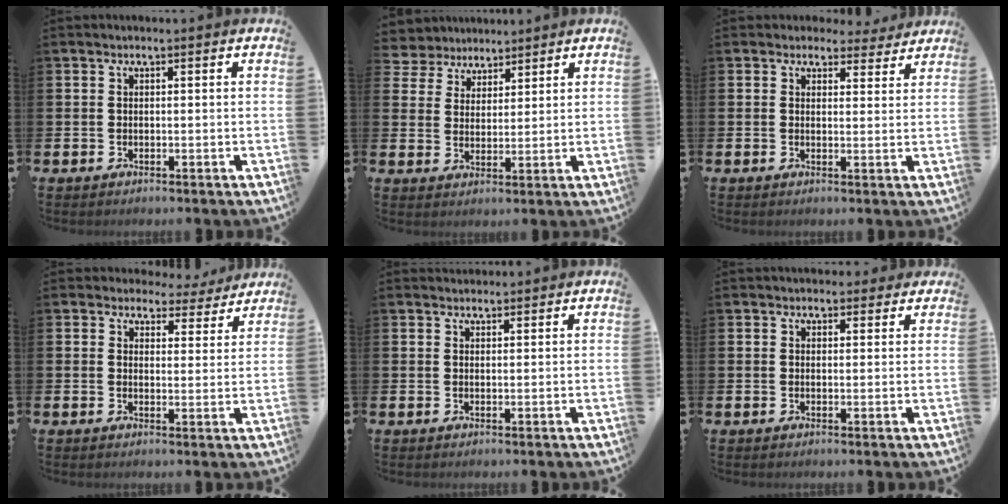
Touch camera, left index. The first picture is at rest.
{"total": 4.4, "force": [3.8, 1.9, -1.0], "torque": [-0.009, -0.015, 0.070]}
{"total": 3.3, "force": [3.0, 1.3, 0.3], "torque": [0.000, -0.019, 0.051]}
{"total": 3.6, "force": [3.2, 1.6, 0.5], "torque": [-0.007, -0.024, 0.051]}
{"total": 1.4, "force": [1.4, 0.5, 0.0], "torque": [0.007, -0.002, 0.024]}
{"total": 1.9, "force": [1.6, 1.0, 0.0], "torque": [0.013, -0.002, 0.026]}